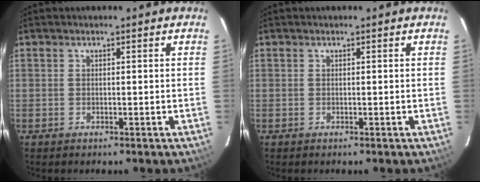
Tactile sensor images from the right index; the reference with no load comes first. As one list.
[{"total": 0.0}]